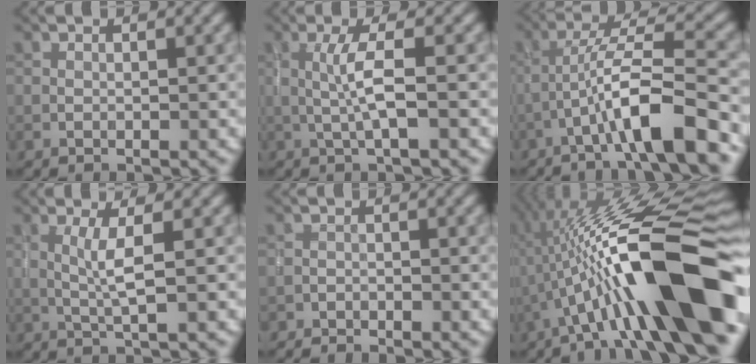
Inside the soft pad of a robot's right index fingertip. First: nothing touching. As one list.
[{"total": 2.8, "force": [-0.2, 0.1, 2.8], "torque": [-0.060, 0.002, -0.004]}, {"total": 7.5, "force": [-3.7, 0.9, 6.4], "torque": [-0.113, 0.020, -0.067]}, {"total": 2.5, "force": [0.3, 0.1, 2.5], "torque": [-0.055, 0.002, 0.007]}, {"total": 1.7, "force": [-1.6, 0.4, 0.2], "torque": [-0.010, 0.002, -0.030]}, {"total": 15.7, "force": [-2.7, 3.5, 15.1], "torque": [-0.234, 0.039, -0.042]}]